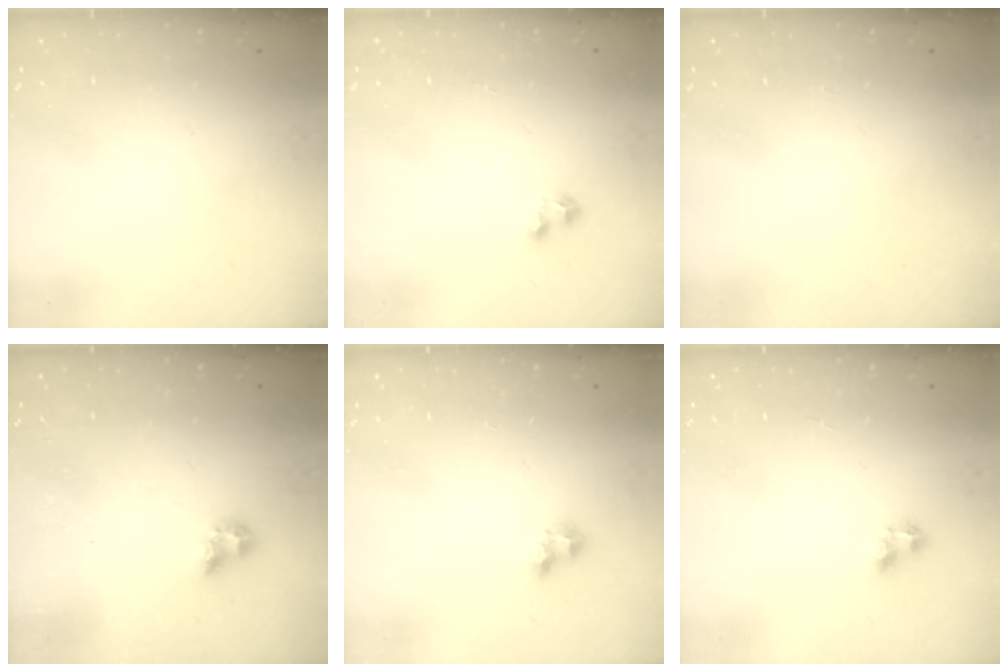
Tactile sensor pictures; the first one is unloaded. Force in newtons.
{"total": 1.7, "press": 1.6, "slide": 0.6}
{"total": 0.0}
{"total": 5.0, "press": 5.0, "slide": 0.1}
{"total": 2.7, "press": 2.5, "slide": 1.0}
{"total": 4.0, "press": 3.9, "slide": 0.5}